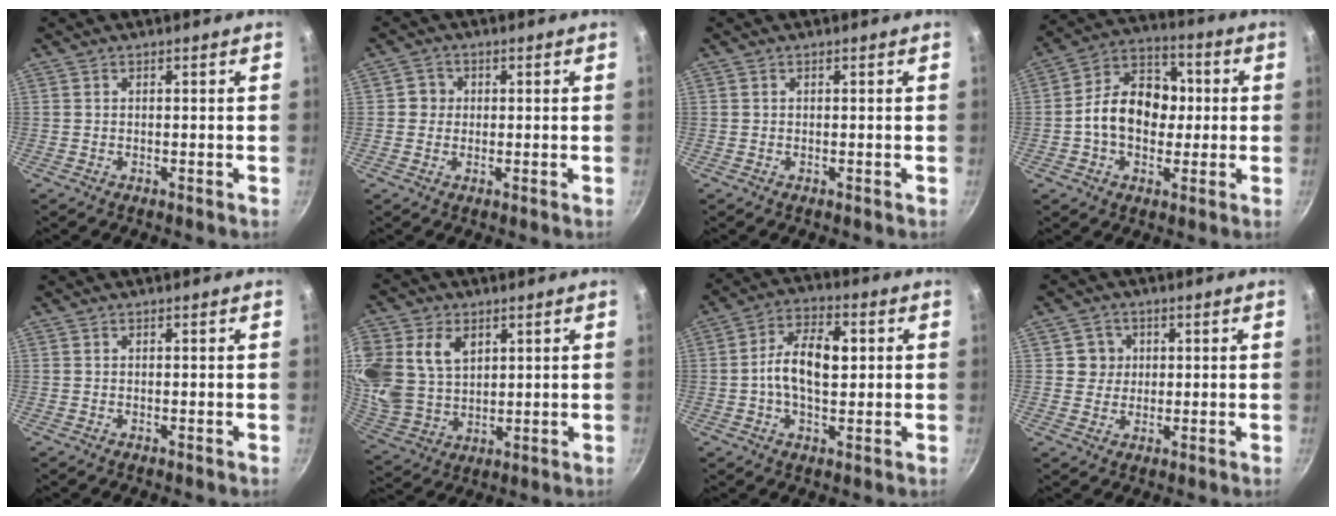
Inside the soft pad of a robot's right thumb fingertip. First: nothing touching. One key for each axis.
{"total": 2.8, "fx": 0.1, "fy": 2.7, "fz": 0.6, "tx": 0.010, "ty": 0.005, "tz": -0.005}
{"total": 0.0}
{"total": 14.0, "fx": -0.3, "fy": 10.4, "fz": 9.4, "tx": -0.110, "ty": 0.031, "tz": -0.024}
{"total": 0.0}
{"total": 18.6, "fx": 5.8, "fy": 13.9, "fz": 11.0, "tx": -0.250, "ty": -0.004, "tz": 0.125}
{"total": 10.8, "fx": 0.8, "fy": 6.1, "fz": 8.8, "tx": -0.138, "ty": 0.017, "tz": 0.001}
{"total": 4.1, "fx": 0.9, "fy": 4.0, "fz": 0.6, "tx": 0.022, "ty": 0.005, "tz": 0.010}